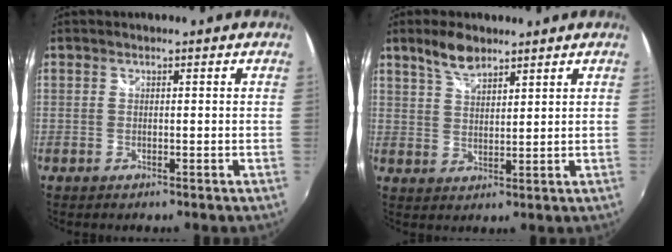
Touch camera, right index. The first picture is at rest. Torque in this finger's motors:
{"motor_torque": [0.03, 0.03, 0.12, 0.05]}